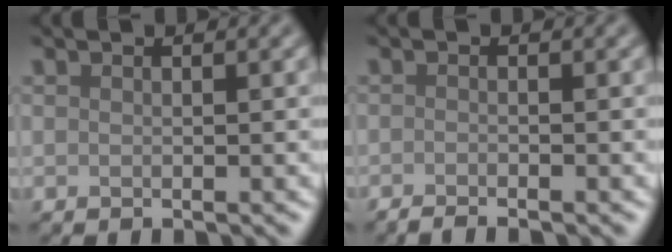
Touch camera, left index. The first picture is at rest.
{"total": 1.4, "force": [-1.2, 0.1, 0.7], "torque": [-0.007, -0.003, -0.025]}